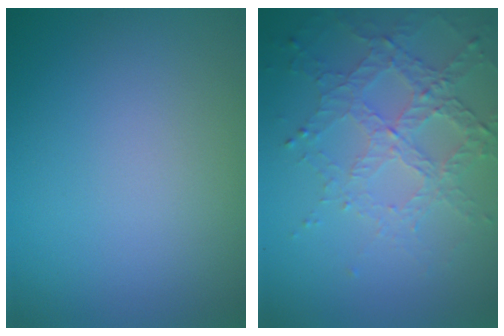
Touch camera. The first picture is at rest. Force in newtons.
{"total": 4.7, "press": 3.3, "slide": 3.4}